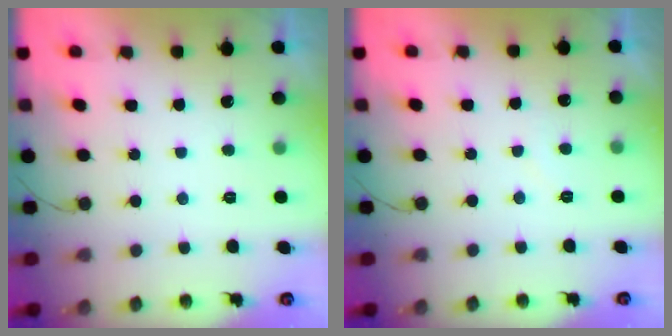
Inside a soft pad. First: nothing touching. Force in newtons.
{"total": 4.0, "press": 4.0, "slide": 0.3}